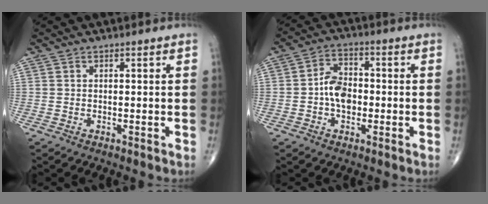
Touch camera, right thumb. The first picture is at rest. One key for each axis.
{"total": 6.8, "fx": -1.0, "fy": 4.6, "fz": 4.8, "tx": -0.063, "ty": 0.019, "tz": -0.028}